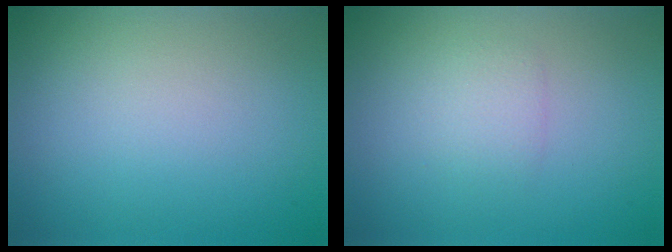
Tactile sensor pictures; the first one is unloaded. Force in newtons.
{"total": 1.4, "press": 1.4, "slide": 0.0}